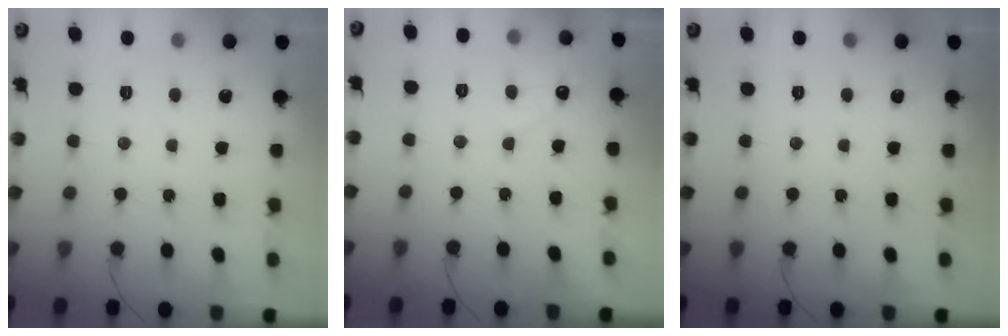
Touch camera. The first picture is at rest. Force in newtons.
{"total": 2.5, "press": 2.5, "slide": 0.1}
{"total": 0.0}